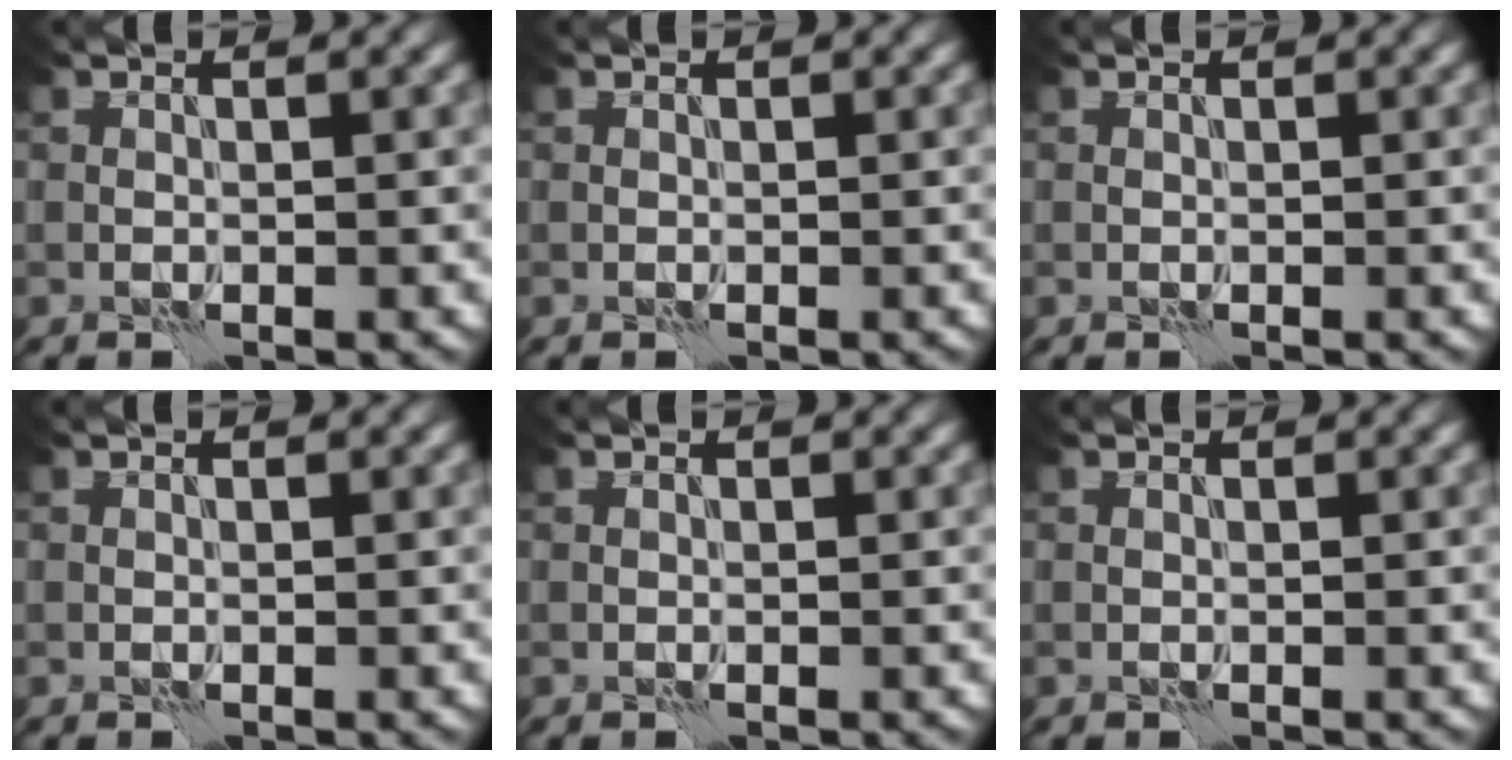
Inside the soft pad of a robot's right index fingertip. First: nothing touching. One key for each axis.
{"total": 0.0}
{"total": 0.0}
{"total": 0.0}
{"total": 0.0}
{"total": 0.0}